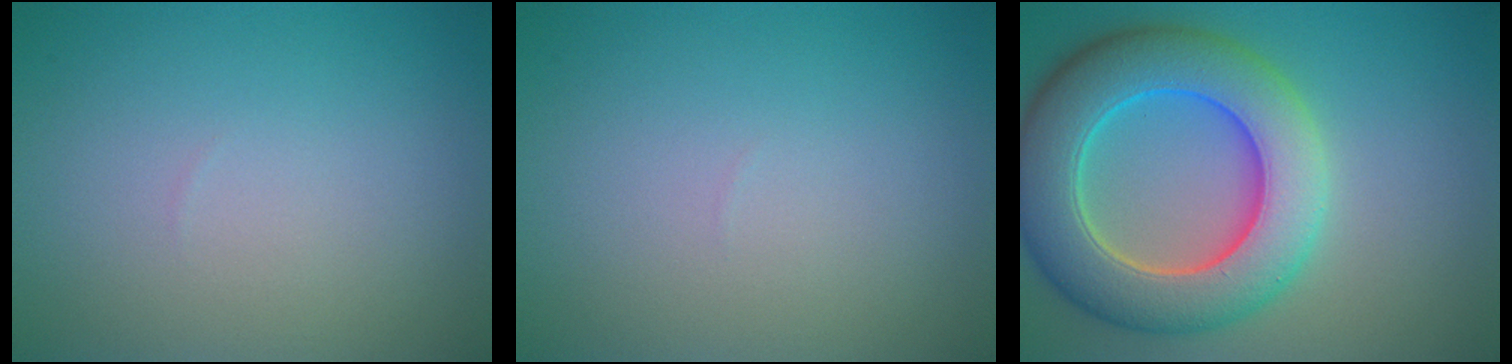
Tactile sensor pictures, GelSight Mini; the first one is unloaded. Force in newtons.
{"total": 0.0}
{"total": 10.1, "press": 10.1, "slide": 0.8}